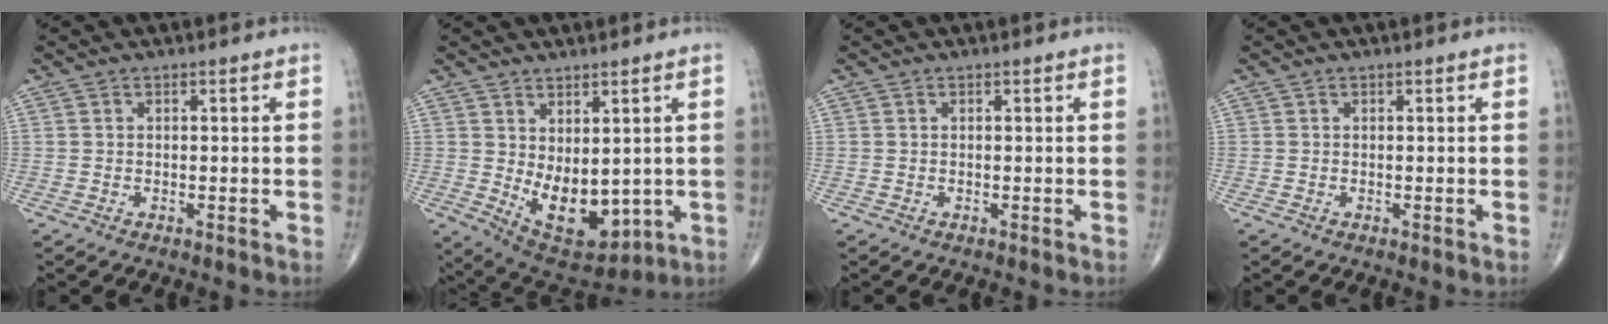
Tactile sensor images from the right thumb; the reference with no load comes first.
{"total": 11.7, "force": [-0.4, 6.6, 9.7], "torque": [-0.119, -0.021, 0.025]}
{"total": 0.0}
{"total": 0.0}